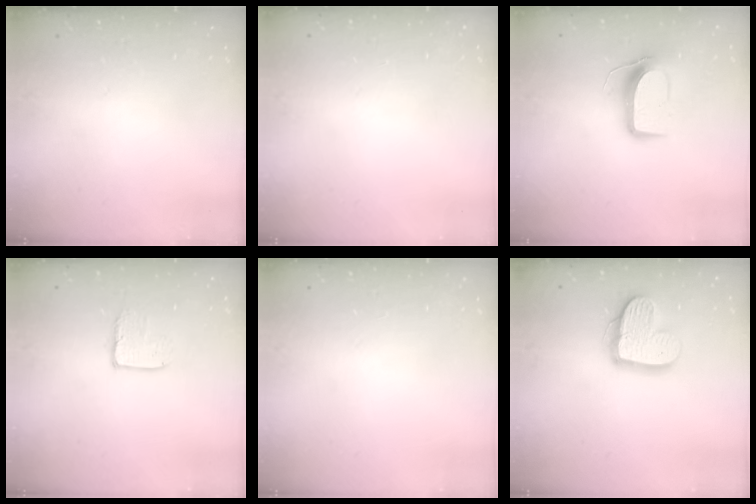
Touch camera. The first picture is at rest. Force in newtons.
{"total": 0.0}
{"total": 9.2, "press": 9.2, "slide": 0.3}
{"total": 5.1, "press": 5.0, "slide": 0.4}
{"total": 0.5, "press": 0.5, "slide": 0.1}
{"total": 13.9, "press": 13.9, "slide": 1.0}